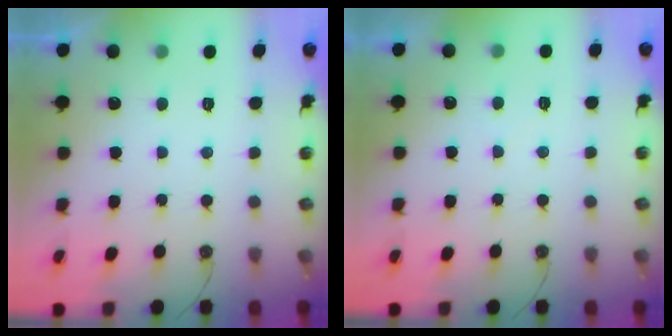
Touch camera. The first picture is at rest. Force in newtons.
{"total": 3.4, "press": 3.4, "slide": 0.5}